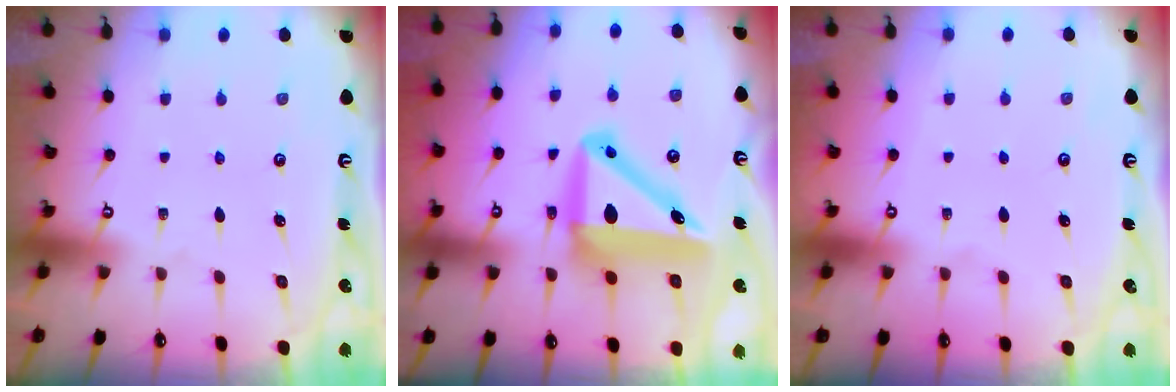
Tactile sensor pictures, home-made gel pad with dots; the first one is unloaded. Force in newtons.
{"total": 13.1, "press": 12.5, "slide": 3.8}
{"total": 0.0}